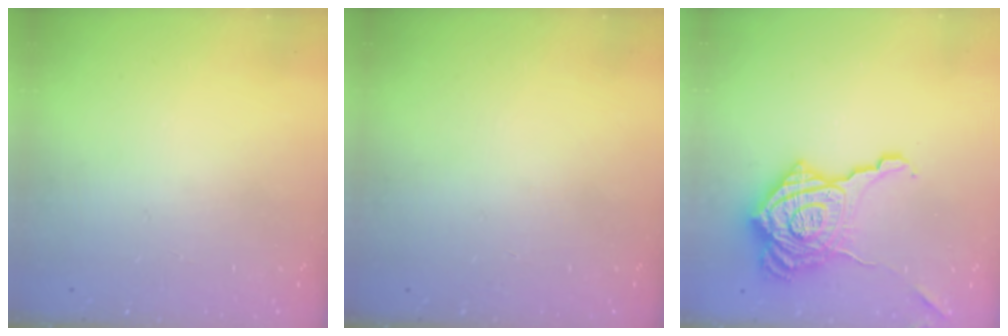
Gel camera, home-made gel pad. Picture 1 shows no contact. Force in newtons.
{"total": 0.0}
{"total": 23.5, "press": 23.4, "slide": 2.0}